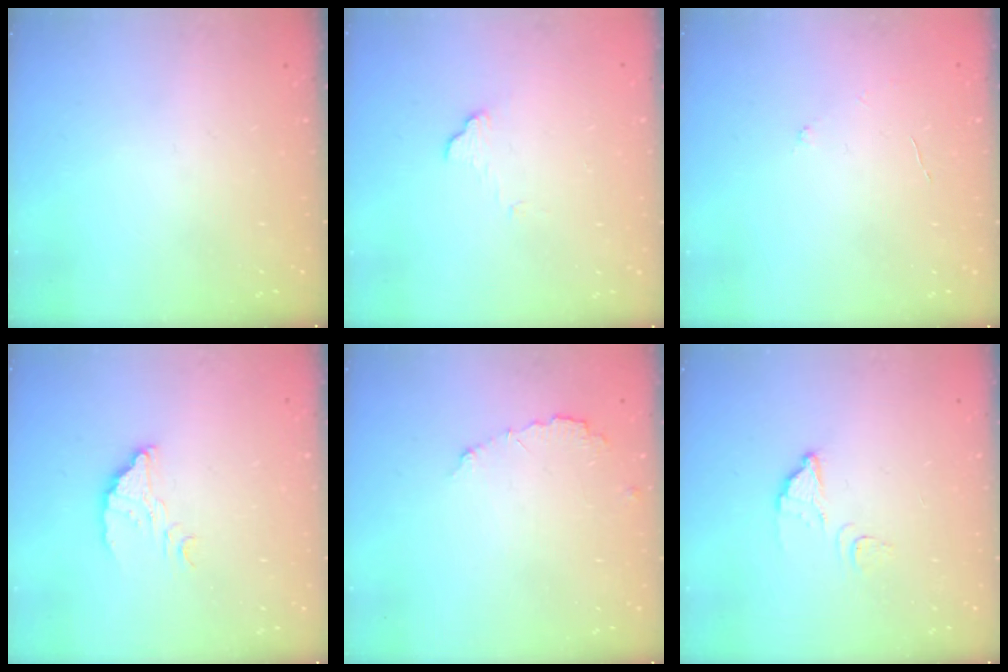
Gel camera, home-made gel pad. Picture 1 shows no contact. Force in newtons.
{"total": 5.4, "press": 5.4, "slide": 0.4}
{"total": 2.8, "press": 2.8, "slide": 0.3}
{"total": 3.6, "press": 3.6, "slide": 0.2}
{"total": 4.2, "press": 4.2, "slide": 0.1}
{"total": 2.5, "press": 2.5, "slide": 0.2}